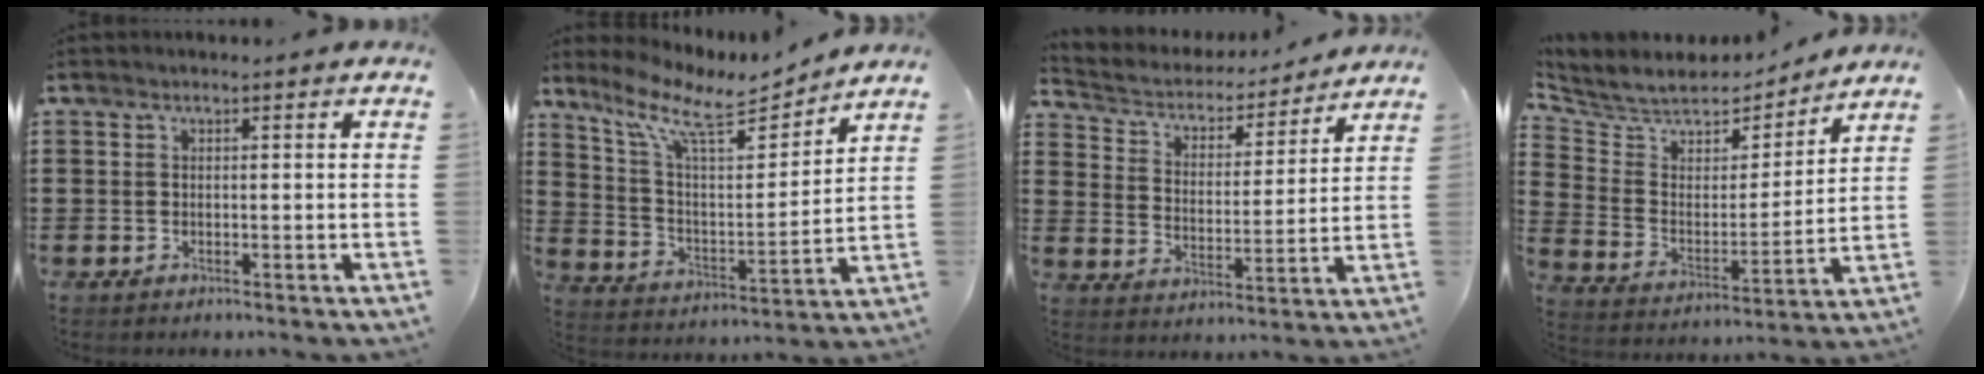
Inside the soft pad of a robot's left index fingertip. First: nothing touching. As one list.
[{"total": 10.3, "force": [8.2, 2.8, 5.5], "torque": [-0.141, -0.043, 0.143]}, {"total": 3.8, "force": [3.4, 1.3, 0.8], "torque": [-0.040, -0.027, 0.051]}, {"total": 6.2, "force": [5.9, 2.0, 0.9], "torque": [-0.059, -0.048, 0.097]}]